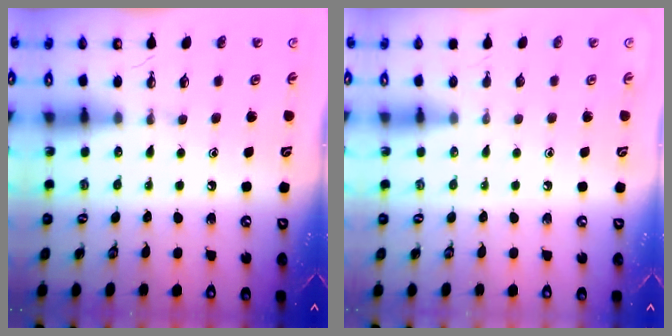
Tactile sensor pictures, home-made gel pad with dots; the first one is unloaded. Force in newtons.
{"total": 0.0}